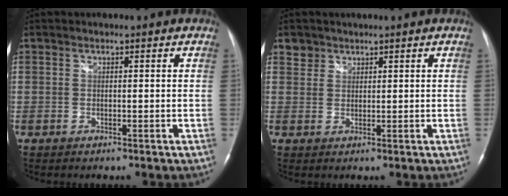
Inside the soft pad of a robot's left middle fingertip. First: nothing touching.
{"total": 2.3, "force": [1.6, 1.6, -0.2], "torque": [0.013, 0.007, 0.023]}